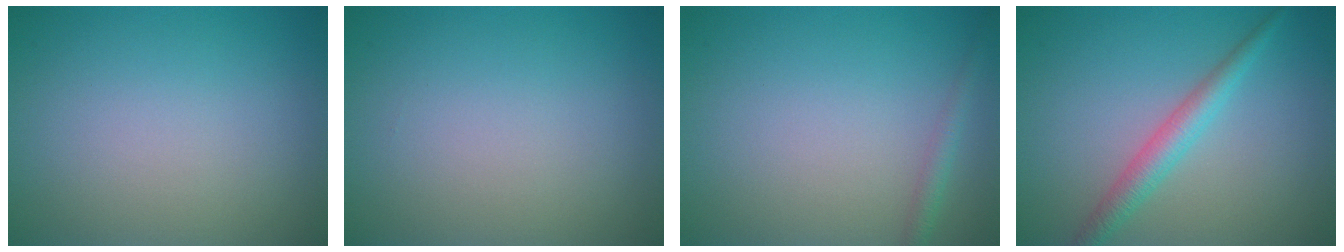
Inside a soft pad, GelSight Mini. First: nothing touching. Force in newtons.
{"total": 0.0}
{"total": 1.3, "press": 1.3, "slide": 0.1}
{"total": 2.8, "press": 2.8, "slide": 0.1}